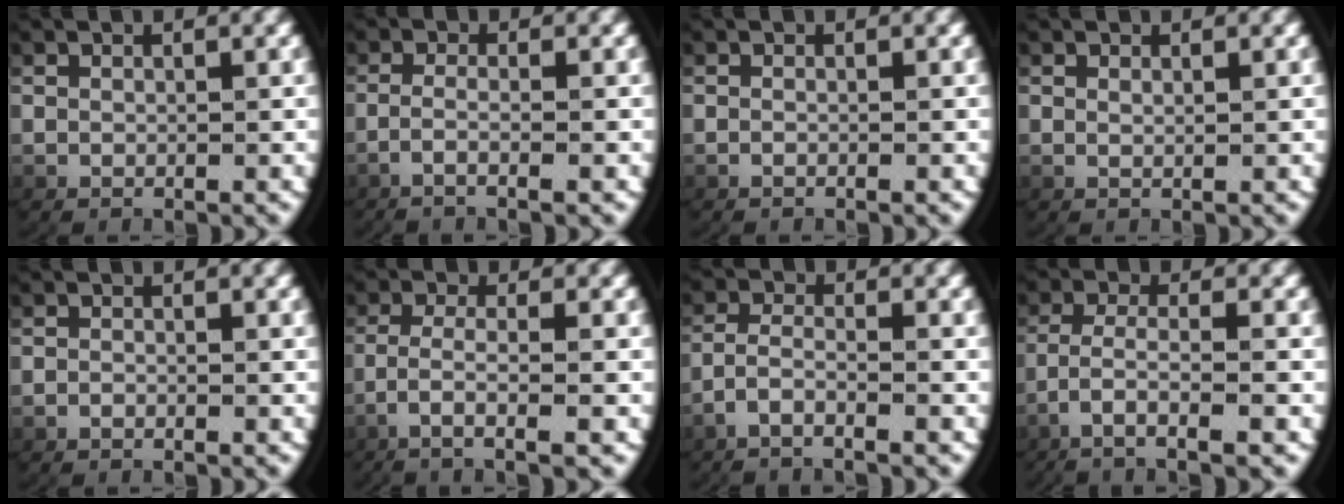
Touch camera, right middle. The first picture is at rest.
{"total": 2.2, "force": [-1.3, -0.1, 1.8], "torque": [-0.054, -0.011, -0.017]}
{"total": 0.6, "force": [-0.5, 0.0, 0.2], "torque": [-0.006, 0.004, -0.012]}
{"total": 0.6, "force": [0.3, -0.5, 0.2], "torque": [-0.007, -0.009, 0.012]}
{"total": 0.6, "force": [-0.6, 0.2, 0.1], "torque": [-0.007, 0.002, -0.014]}
{"total": 4.0, "force": [-2.1, 0.6, 3.4], "torque": [-0.079, -0.013, -0.027]}
{"total": 2.7, "force": [-1.9, 0.7, 1.8], "torque": [-0.050, -0.010, -0.031]}
{"total": 4.3, "force": [-2.5, 0.8, 3.4], "torque": [-0.079, -0.017, -0.030]}